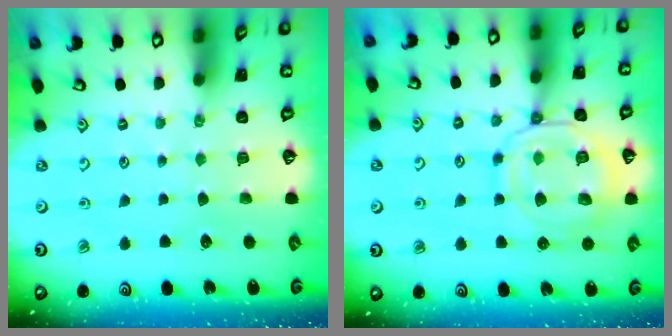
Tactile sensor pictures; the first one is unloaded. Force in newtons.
{"total": 13.9, "press": 13.8, "slide": 1.5}